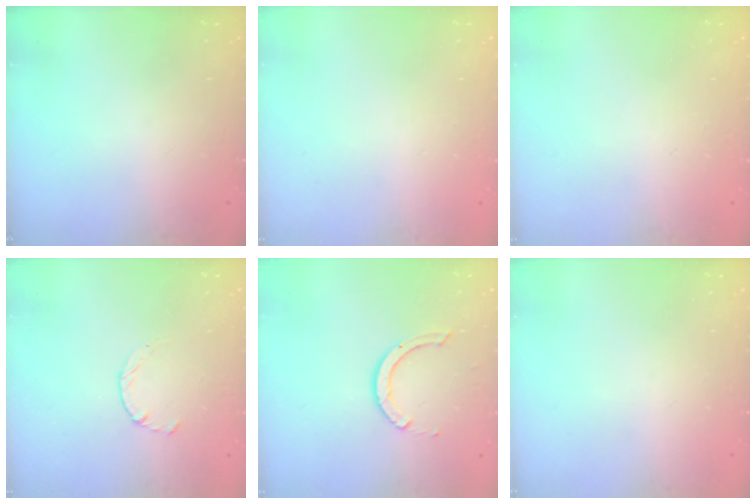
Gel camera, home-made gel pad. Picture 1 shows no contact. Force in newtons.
{"total": 2.6, "press": 2.6, "slide": 0.2}
{"total": 2.6, "press": 2.6, "slide": 0.2}
{"total": 1.8, "press": 1.7, "slide": 0.3}
{"total": 6.7, "press": 6.7, "slide": 0.5}
{"total": 0.0}